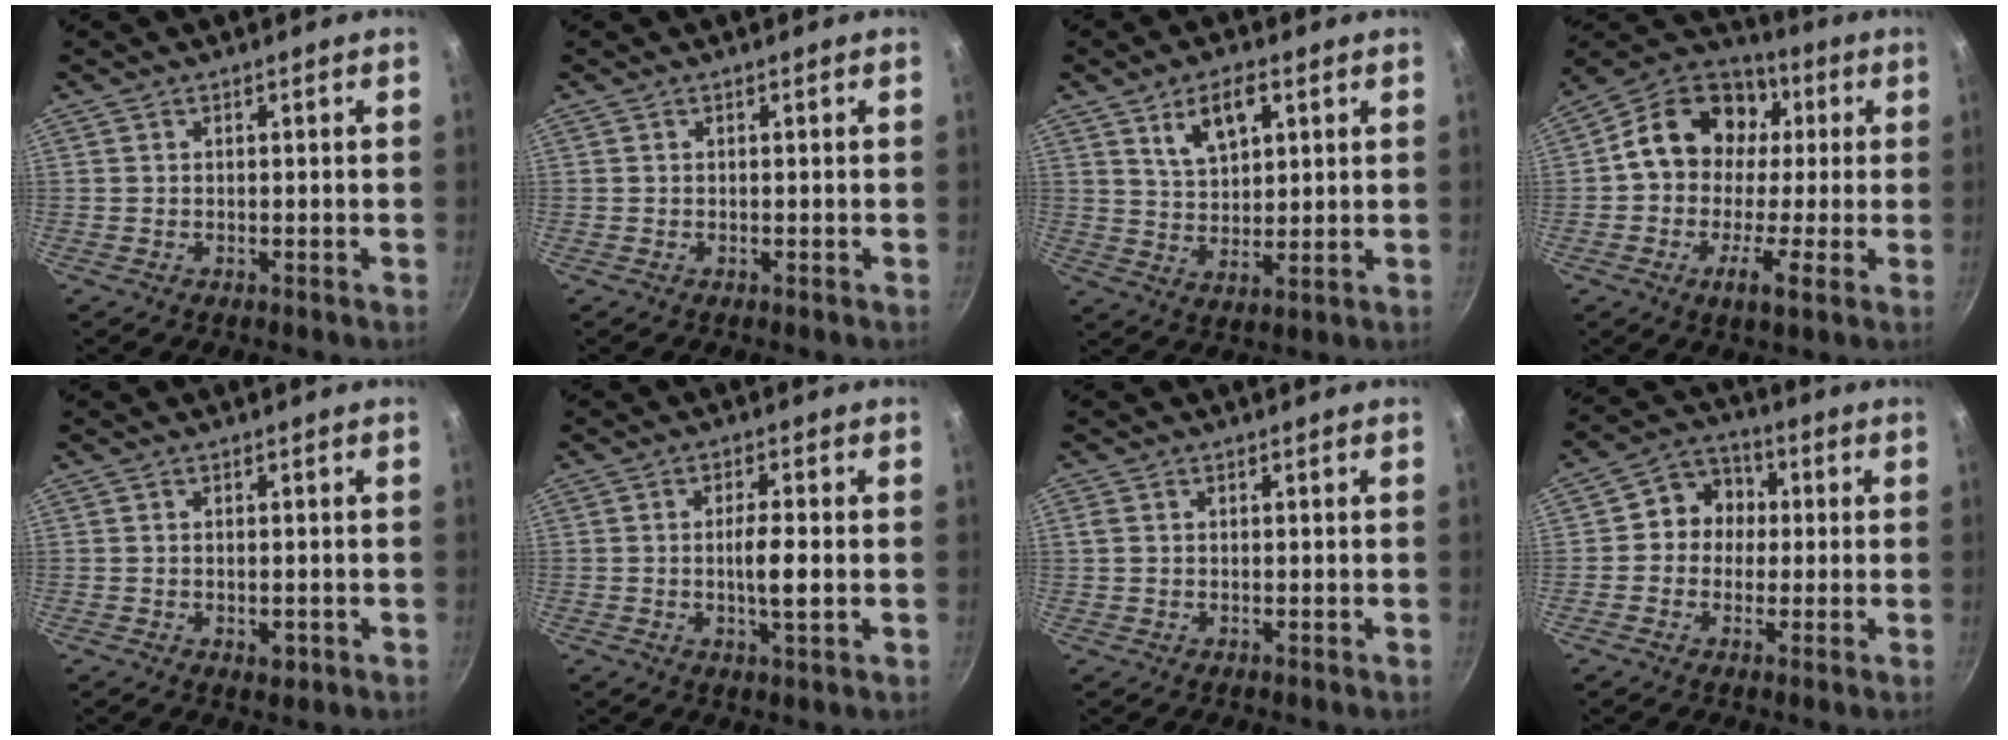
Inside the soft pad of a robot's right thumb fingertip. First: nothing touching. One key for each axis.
{"total": 0.0}
{"total": 9.0, "fx": 4.2, "fy": 4.4, "fz": 6.6, "tx": -0.100, "ty": -0.018, "tz": 0.081}
{"total": 17.1, "fx": 1.7, "fy": 12.9, "fz": 11.2, "tx": -0.168, "ty": 0.035, "tz": 0.010}
{"total": 2.3, "fx": -0.7, "fy": 1.3, "fz": 1.7, "tx": -0.025, "ty": -0.003, "tz": -0.009}
{"total": 5.4, "fx": -0.5, "fy": 1.0, "fz": 5.3, "tx": -0.101, "ty": 0.001, "tz": -0.011}
{"total": 1.5, "fx": 0.3, "fy": 1.2, "fz": 0.8, "tx": -0.015, "ty": 0.003, "tz": 0.006}
{"total": 7.8, "fx": 0.2, "fy": 7.1, "fz": 3.1, "tx": -0.006, "ty": 0.020, "tz": -0.014}